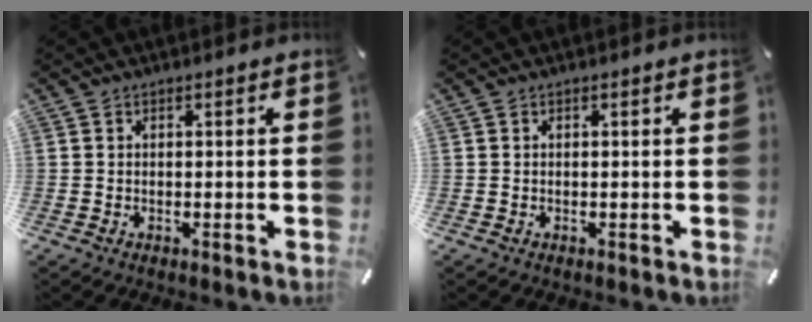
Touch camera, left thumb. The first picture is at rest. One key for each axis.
{"total": 0.0}